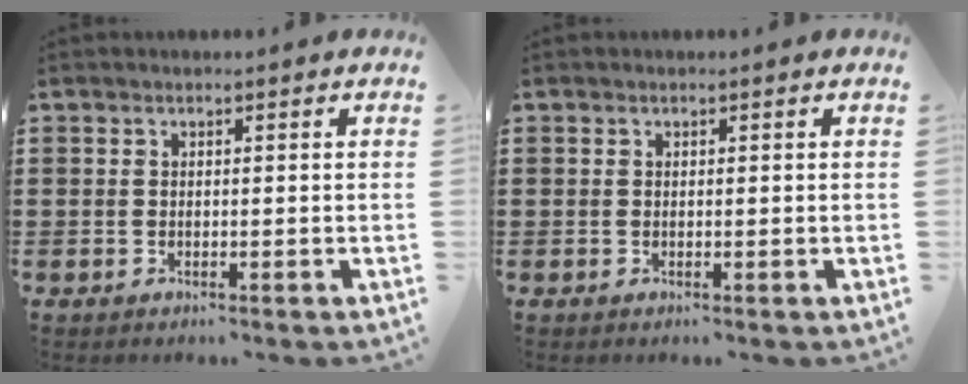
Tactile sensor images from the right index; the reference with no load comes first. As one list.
[{"total": 0.0}]